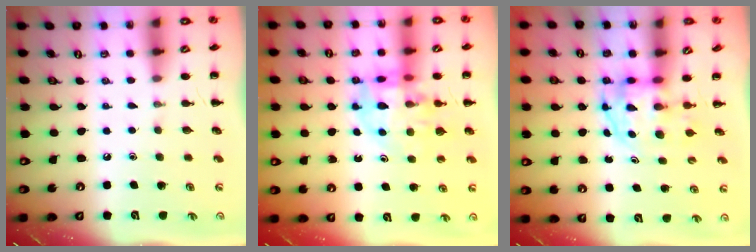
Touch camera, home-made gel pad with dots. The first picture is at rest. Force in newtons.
{"total": 12.0, "press": 11.4, "slide": 3.6}
{"total": 3.7, "press": 3.6, "slide": 0.5}